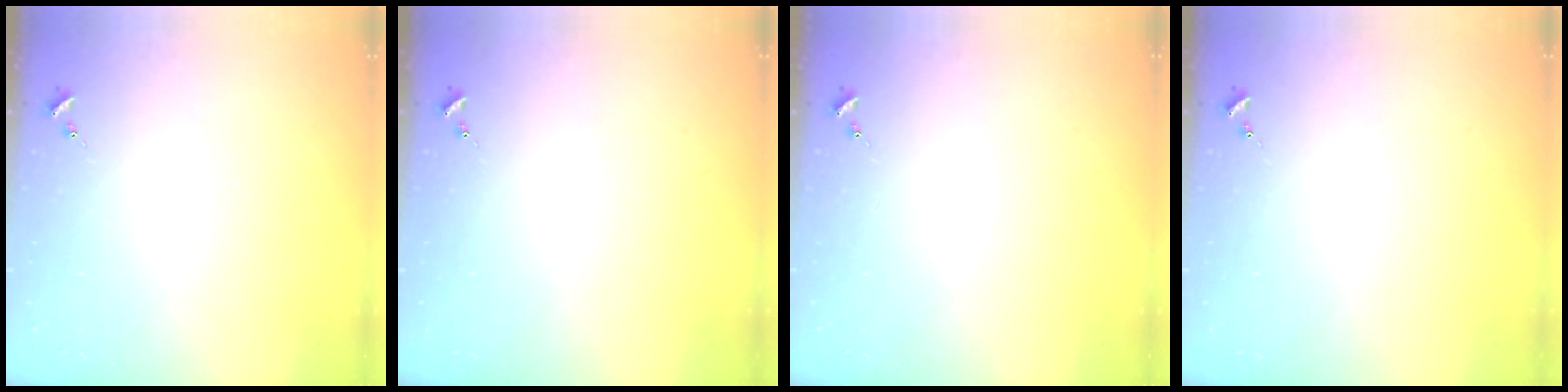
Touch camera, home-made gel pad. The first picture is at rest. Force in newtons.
{"total": 0.0}
{"total": 0.0}
{"total": 0.0}